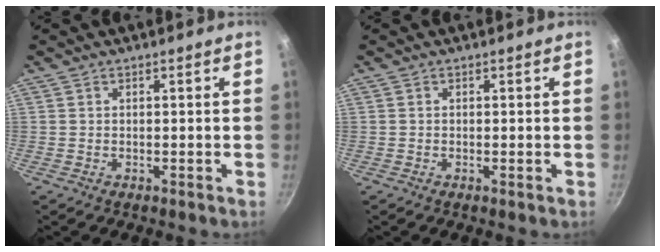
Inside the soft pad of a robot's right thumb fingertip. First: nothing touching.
{"total": 0.0}